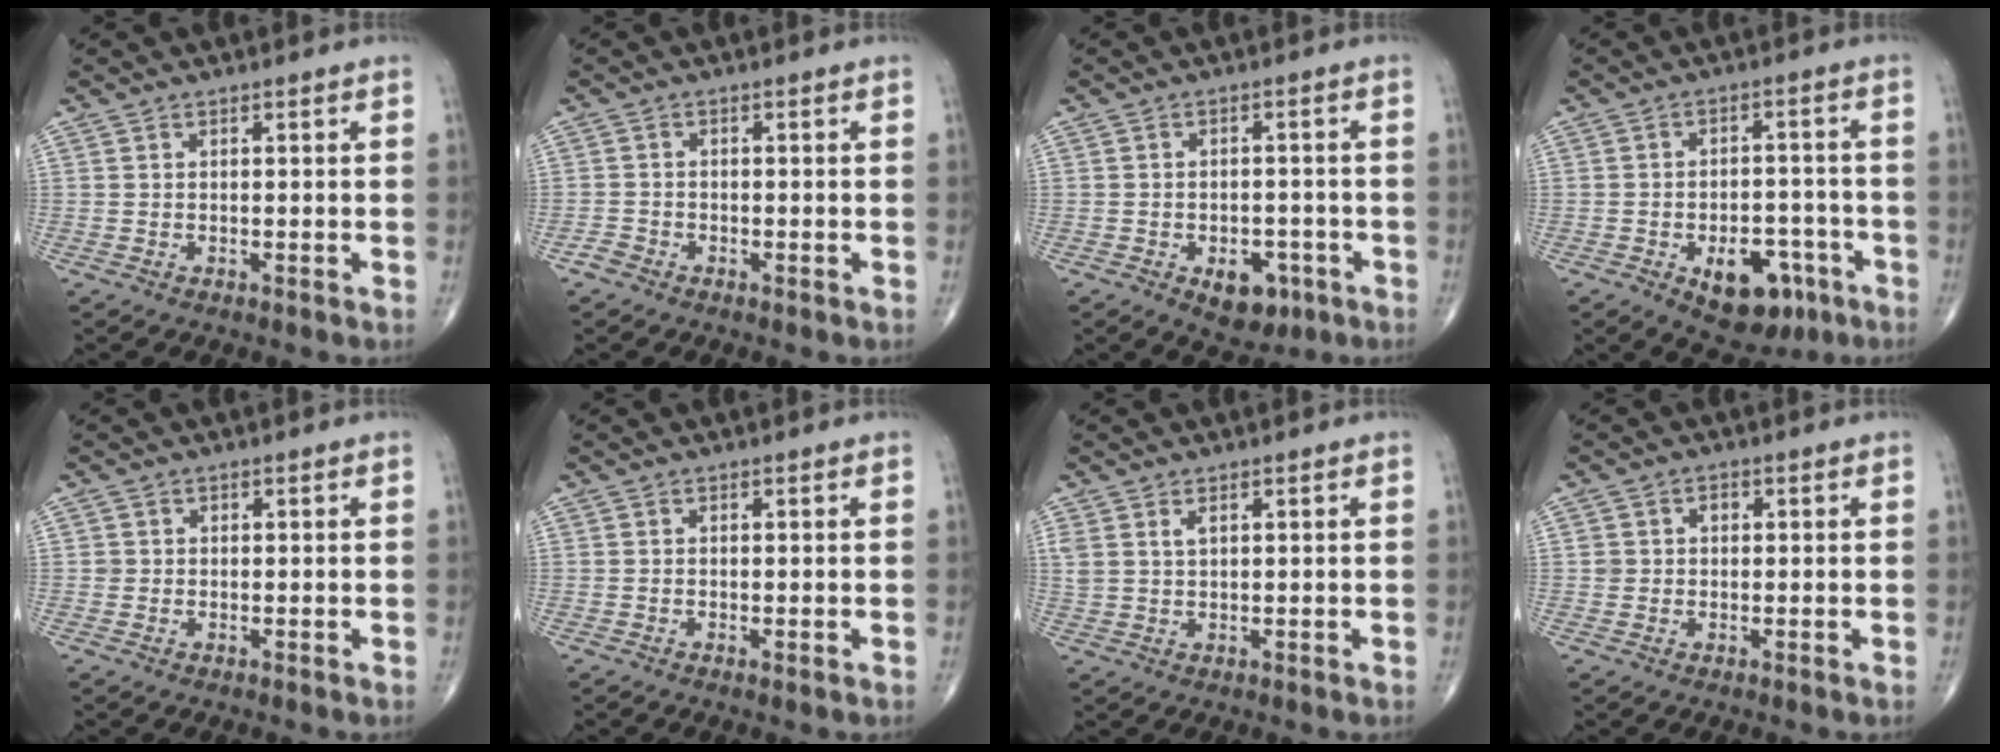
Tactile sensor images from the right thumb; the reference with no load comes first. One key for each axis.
{"total": 1.6, "fx": -1.2, "fy": 1.0, "fz": 0.3, "tx": -0.006, "ty": 0.002, "tz": -0.028}
{"total": 7.0, "fx": -3.1, "fy": 4.4, "fz": 4.4, "tx": -0.037, "ty": 0.015, "tz": -0.035}
{"total": 11.6, "fx": -5.4, "fy": 6.8, "fz": 7.8, "tx": -0.075, "ty": 0.032, "tz": -0.066}
{"total": 1.0, "fx": 0.0, "fy": 1.0, "fz": 0.0, "tx": 0.008, "ty": 0.004, "tz": -0.001}
{"total": 0.6, "fx": -0.2, "fy": 0.2, "fz": 0.6, "tx": -0.014, "ty": -0.004, "tz": -0.003}
{"total": 2.5, "fx": 1.3, "fy": 1.3, "fz": 1.8, "tx": -0.041, "ty": 0.004, "tz": 0.033}
{"total": 2.3, "fx": 0.4, "fy": 2.1, "fz": 0.9, "tx": -0.002, "ty": 0.003, "tz": 0.005}